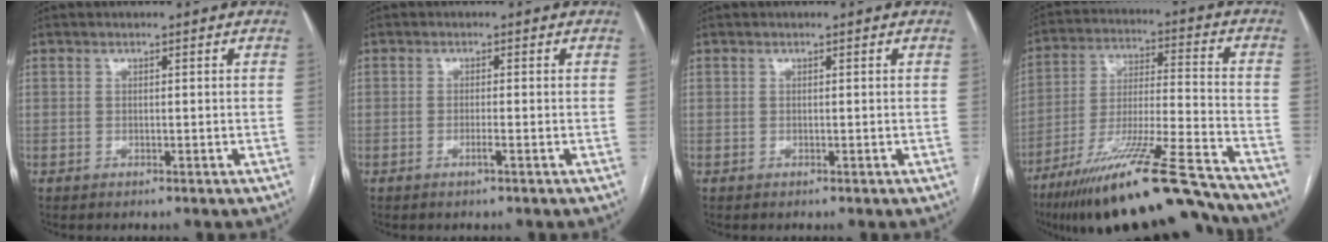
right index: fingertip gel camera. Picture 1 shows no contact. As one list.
[{"total": 1.2, "force": [-0.6, -0.1, 1.0], "torque": [-0.022, 0.000, -0.012]}, {"total": 0.0}, {"total": 24.3, "force": [-19.7, 1.6, 14.1], "torque": [-0.202, -0.013, -0.322]}]